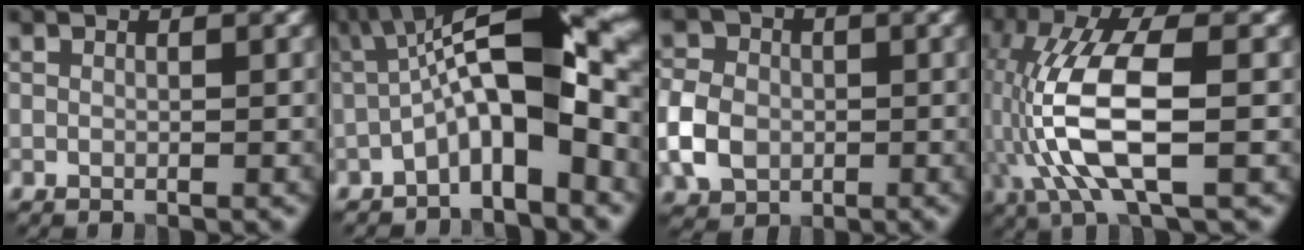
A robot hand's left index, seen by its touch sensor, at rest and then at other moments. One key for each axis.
{"total": 10.9, "fx": -1.0, "fy": 3.6, "fz": 10.3, "tx": -0.159, "ty": 0.024, "tz": -0.029}
{"total": 5.1, "fx": -0.9, "fy": 4.2, "fz": 2.9, "tx": -0.065, "ty": -0.001, "tz": -0.026}
{"total": 9.3, "fx": -1.9, "fy": 2.9, "fz": 8.6, "tx": -0.195, "ty": 0.012, "tz": -0.037}